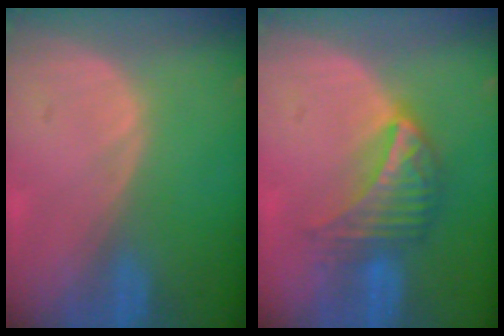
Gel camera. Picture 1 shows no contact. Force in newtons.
{"total": 7.4, "press": 6.5, "slide": 3.6}